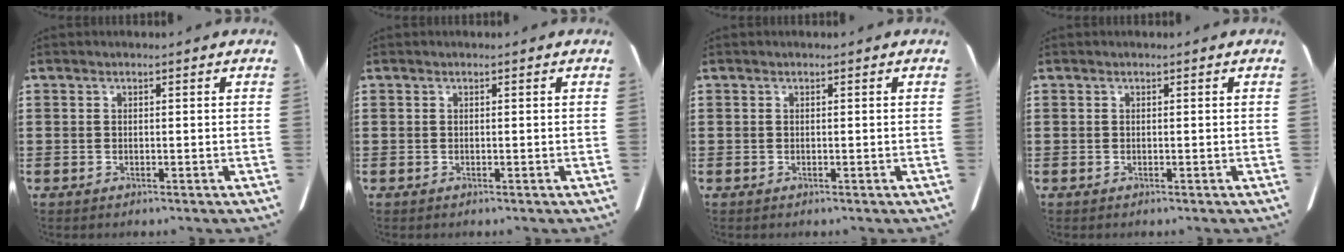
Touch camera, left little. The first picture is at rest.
{"total": 0.0}
{"total": 0.0}
{"total": 0.0}